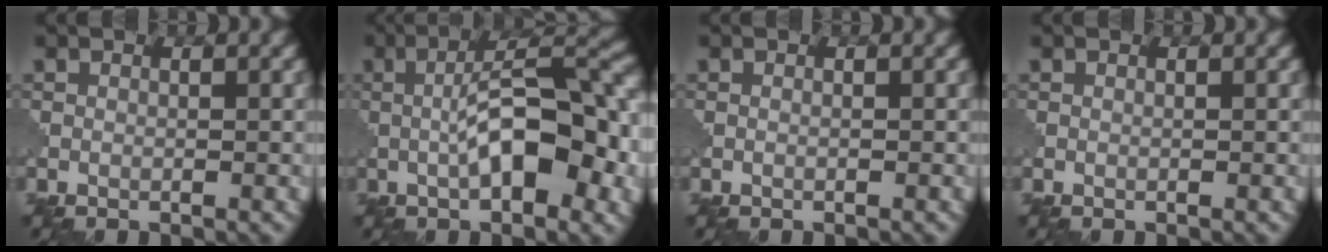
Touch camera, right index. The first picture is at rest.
{"total": 9.4, "force": [-1.1, 3.2, 8.7], "torque": [-0.126, 0.011, -0.021]}
{"total": 0.0}
{"total": 0.0}